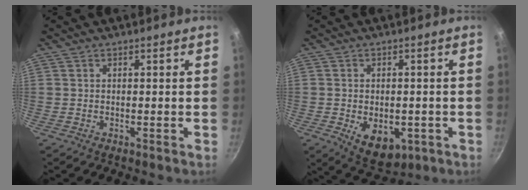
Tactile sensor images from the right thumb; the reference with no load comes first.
{"total": 9.0, "force": [-2.4, 5.7, 6.4], "torque": [-0.072, -0.004, -0.019]}